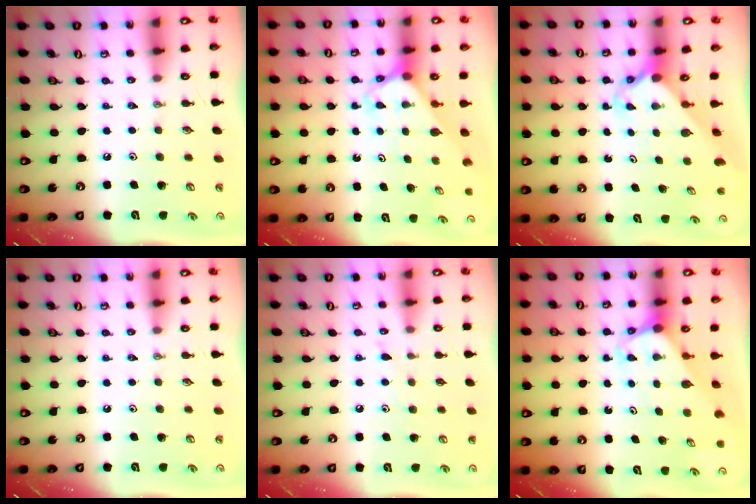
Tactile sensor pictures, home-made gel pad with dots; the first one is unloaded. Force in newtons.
{"total": 2.7, "press": 2.7, "slide": 0.2}
{"total": 2.3, "press": 2.3, "slide": 0.2}
{"total": 0.0}
{"total": 4.2, "press": 4.2, "slide": 0.4}
{"total": 3.3, "press": 3.3, "slide": 0.1}